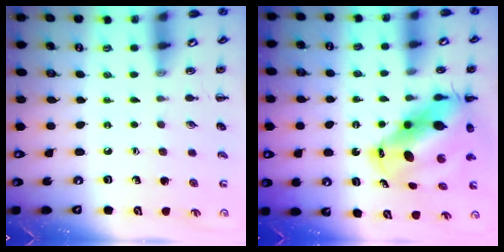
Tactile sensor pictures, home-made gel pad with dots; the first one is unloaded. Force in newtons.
{"total": 13.1, "press": 12.6, "slide": 3.6}